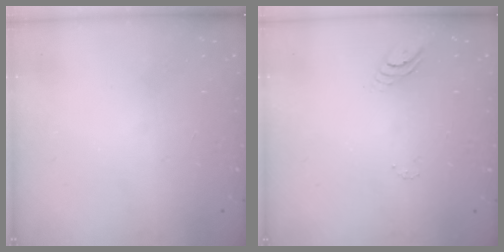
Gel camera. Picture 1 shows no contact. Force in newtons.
{"total": 4.0, "press": 4.0, "slide": 0.4}